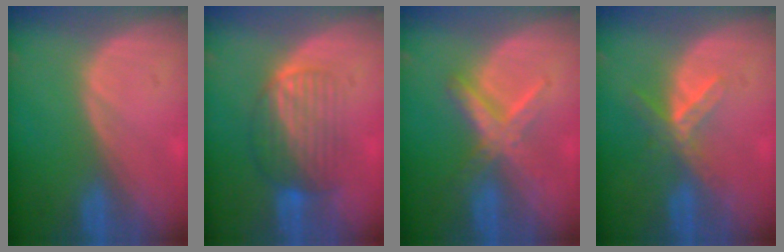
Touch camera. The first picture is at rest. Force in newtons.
{"total": 6.7, "press": 6.4, "slide": 1.9}
{"total": 5.6, "press": 5.6, "slide": 0.0}
{"total": 5.7, "press": 5.0, "slide": 2.8}